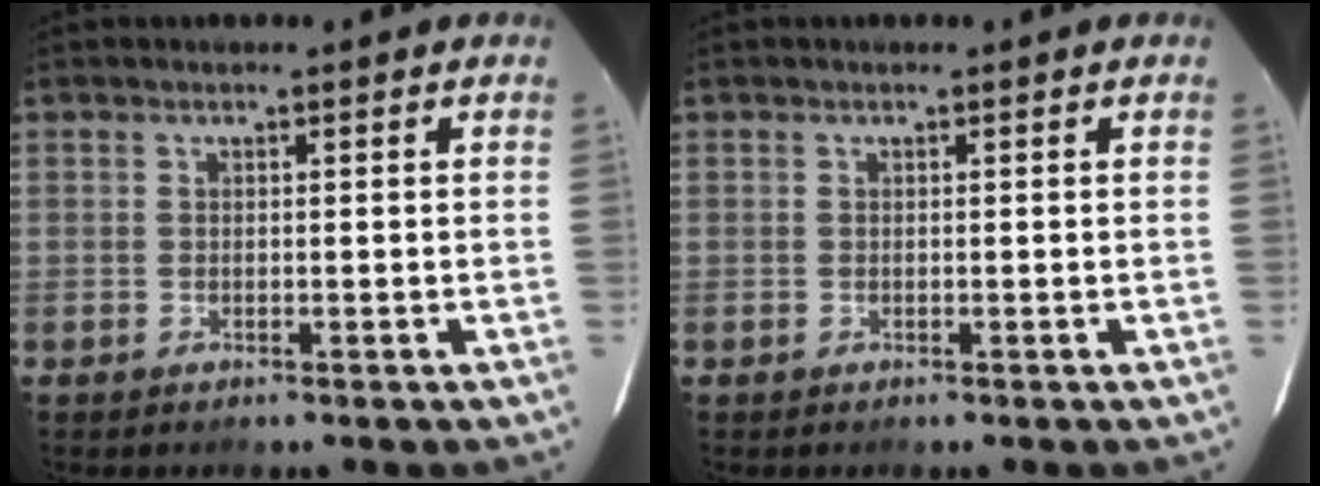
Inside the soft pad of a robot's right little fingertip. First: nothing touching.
{"total": 0.0}